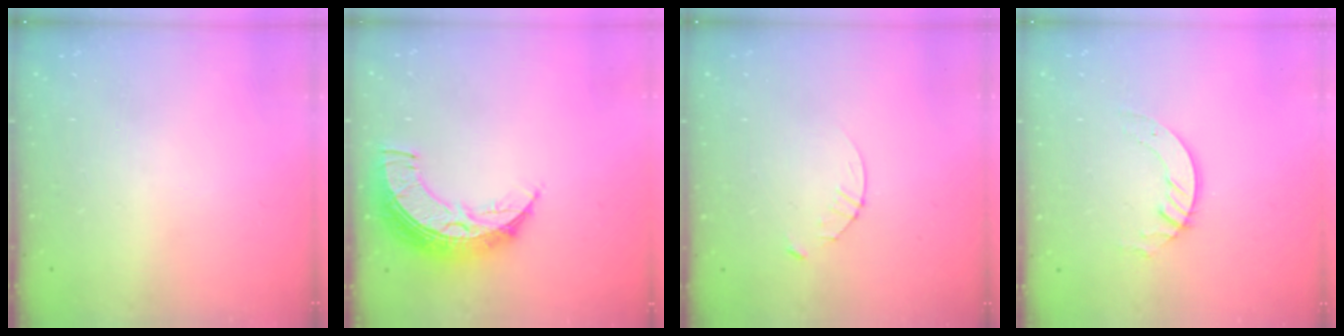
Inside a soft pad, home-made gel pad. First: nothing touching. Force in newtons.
{"total": 12.2, "press": 12.2, "slide": 0.9}
{"total": 3.4, "press": 3.4, "slide": 0.4}
{"total": 2.8, "press": 2.8, "slide": 0.2}